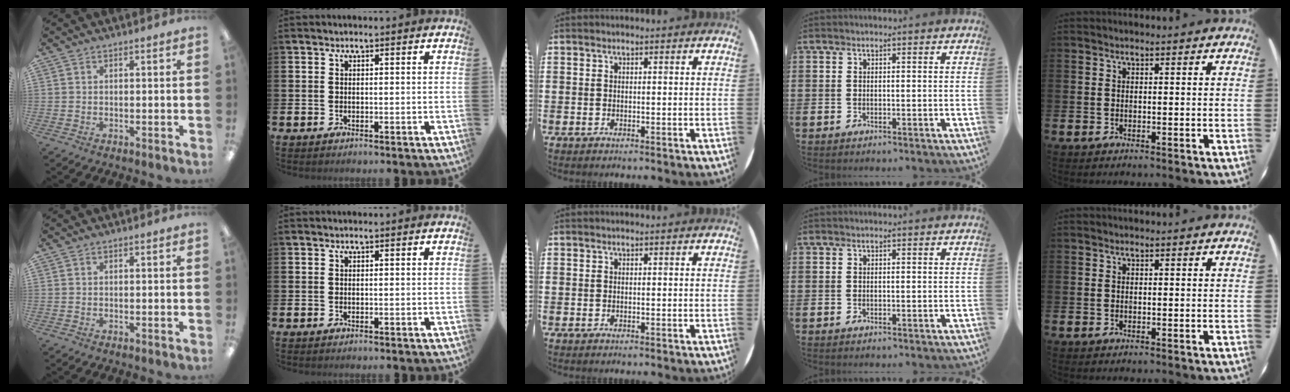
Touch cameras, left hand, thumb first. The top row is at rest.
{}